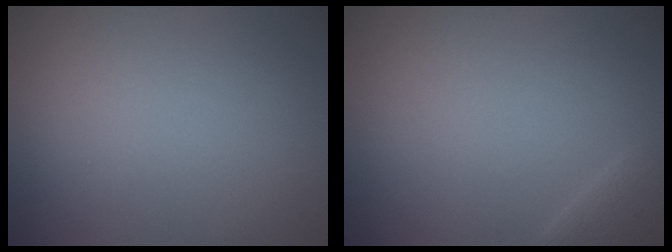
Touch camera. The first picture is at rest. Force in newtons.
{"total": 1.4, "press": 1.4, "slide": 0.1}